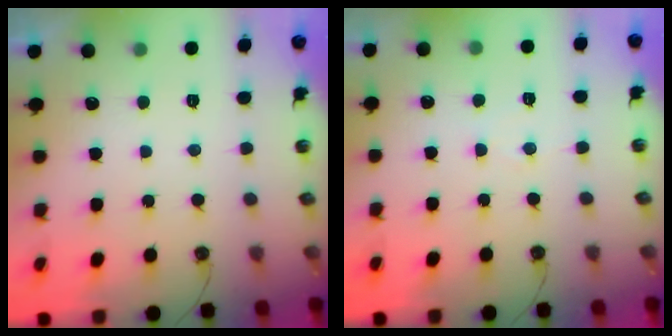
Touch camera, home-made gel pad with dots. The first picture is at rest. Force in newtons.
{"total": 4.5, "press": 4.5, "slide": 0.5}